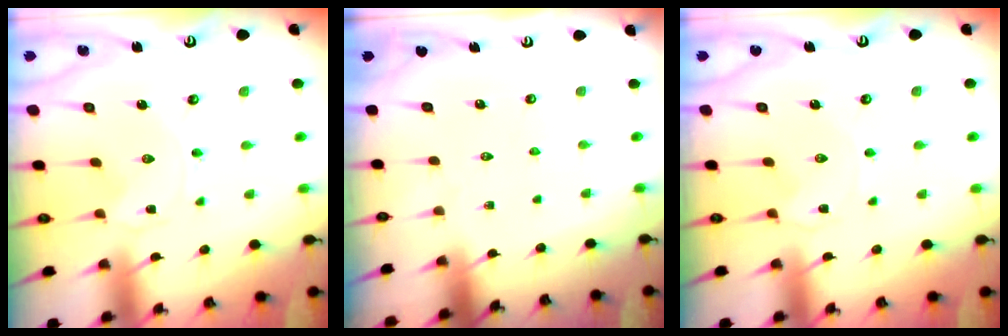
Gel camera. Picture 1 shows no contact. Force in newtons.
{"total": 0.0}
{"total": 1.9, "press": 1.8, "slide": 0.4}